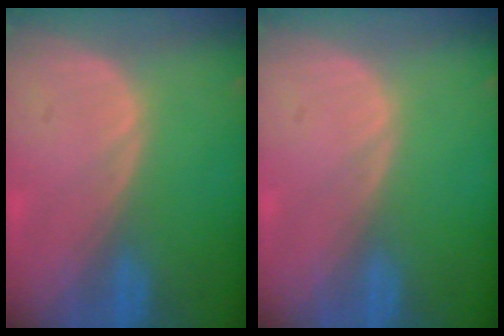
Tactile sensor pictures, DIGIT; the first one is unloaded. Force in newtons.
{"total": 0.0}